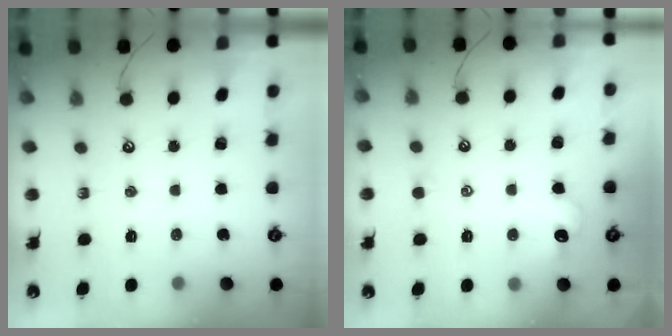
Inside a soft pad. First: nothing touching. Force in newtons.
{"total": 3.0, "press": 2.9, "slide": 0.6}